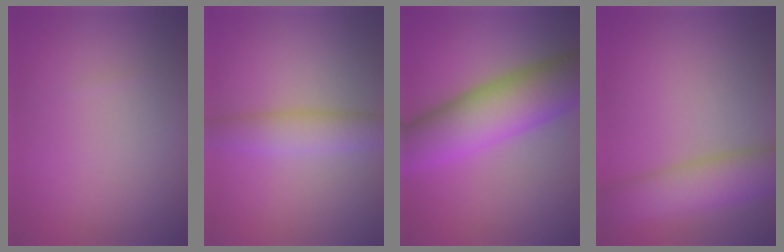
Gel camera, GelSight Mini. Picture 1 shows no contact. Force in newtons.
{"total": 3.6, "press": 3.6, "slide": 0.1}
{"total": 9.7, "press": 9.7, "slide": 0.2}
{"total": 6.4, "press": 6.4, "slide": 0.3}